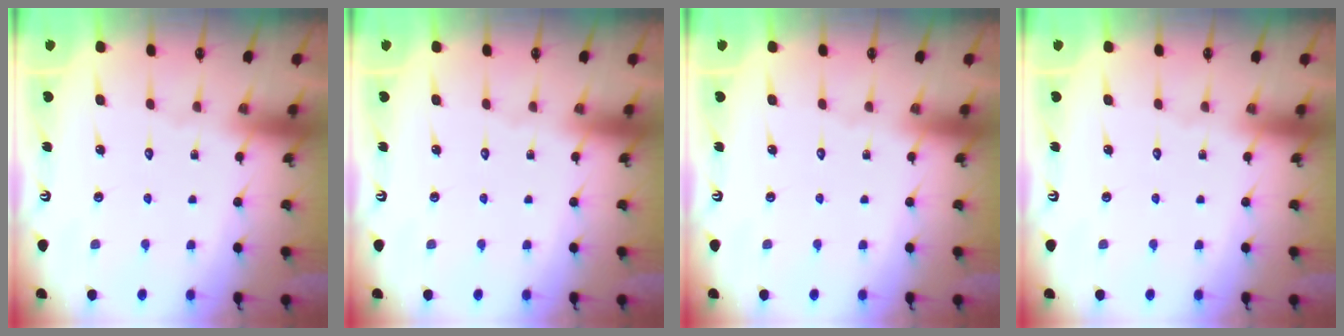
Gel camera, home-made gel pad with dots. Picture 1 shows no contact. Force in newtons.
{"total": 0.0}
{"total": 0.0}
{"total": 0.0}